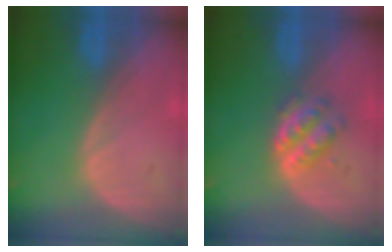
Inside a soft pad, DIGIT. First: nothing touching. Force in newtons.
{"total": 4.8, "press": 4.4, "slide": 1.9}